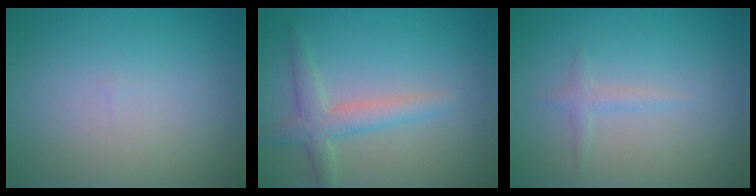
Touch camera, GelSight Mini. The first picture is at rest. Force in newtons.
{"total": 2.9, "press": 2.9, "slide": 0.1}
{"total": 1.0, "press": 1.0, "slide": 0.1}